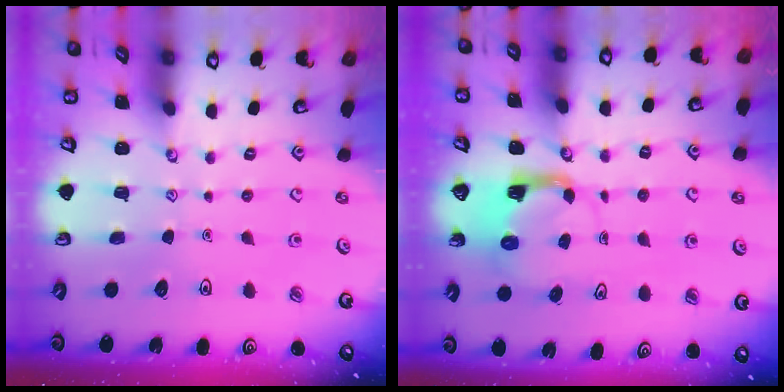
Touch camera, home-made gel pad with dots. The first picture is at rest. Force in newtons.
{"total": 3.9, "press": 3.8, "slide": 0.7}